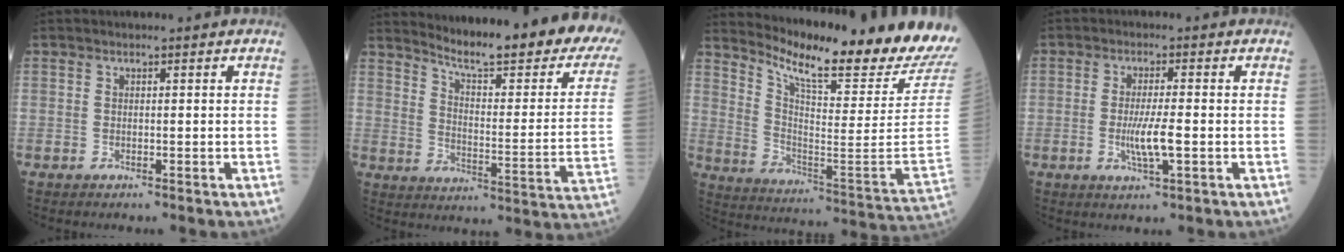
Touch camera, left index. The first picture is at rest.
{"total": 24.0, "force": [20.6, 1.8, 12.2], "torque": [-0.178, -0.096, 0.261]}
{"total": 22.2, "force": [20.6, -1.0, 8.4], "torque": [-0.167, -0.119, 0.290]}
{"total": 4.6, "force": [-1.1, 0.4, 4.5], "torque": [-0.093, -0.012, -0.018]}